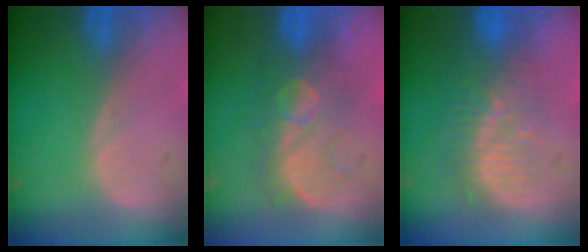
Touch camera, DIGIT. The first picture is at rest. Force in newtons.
{"total": 7.7, "press": 7.5, "slide": 1.7}
{"total": 8.4, "press": 7.5, "slide": 3.8}